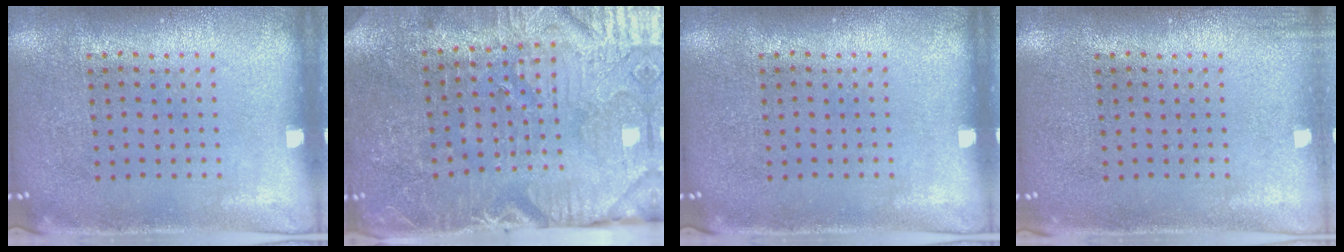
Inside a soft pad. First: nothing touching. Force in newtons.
{"total": 3.8, "press": 3.8, "slide": 0.5}
{"total": 0.0}
{"total": 0.8, "press": 0.7, "slide": 0.1}